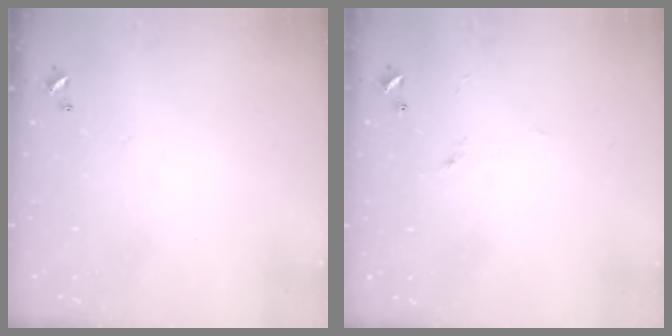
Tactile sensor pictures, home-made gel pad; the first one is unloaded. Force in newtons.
{"total": 1.2, "press": 0.8, "slide": 0.8}